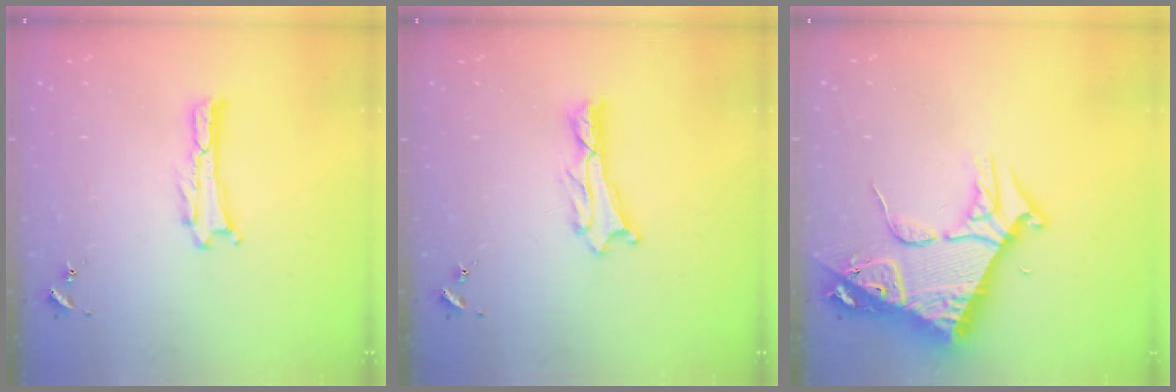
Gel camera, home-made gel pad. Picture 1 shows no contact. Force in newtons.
{"total": 1.1, "press": 1.0, "slide": 0.2}
{"total": 9.9, "press": 9.9, "slide": 1.1}